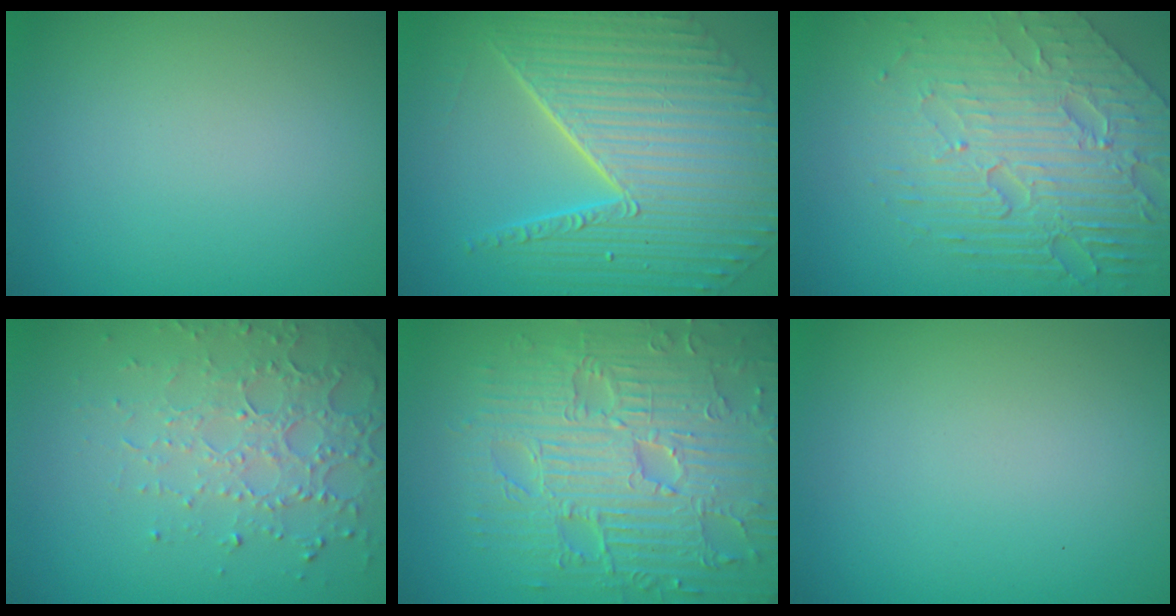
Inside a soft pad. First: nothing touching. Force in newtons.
{"total": 11.0, "press": 7.3, "slide": 8.2}
{"total": 8.4, "press": 5.6, "slide": 6.2}
{"total": 4.7, "press": 3.3, "slide": 3.4}
{"total": 9.4, "press": 6.6, "slide": 6.7}
{"total": 0.0}